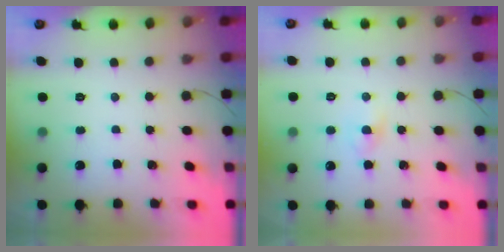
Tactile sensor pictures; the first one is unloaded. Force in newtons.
{"total": 2.3, "press": 2.1, "slide": 0.9}